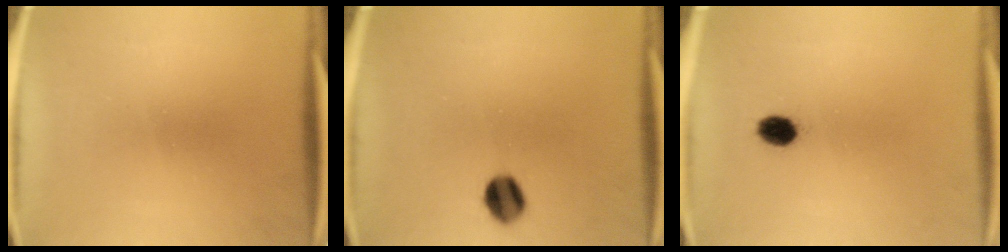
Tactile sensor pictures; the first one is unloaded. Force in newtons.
{"total": 6.2}
{"total": 3.5}